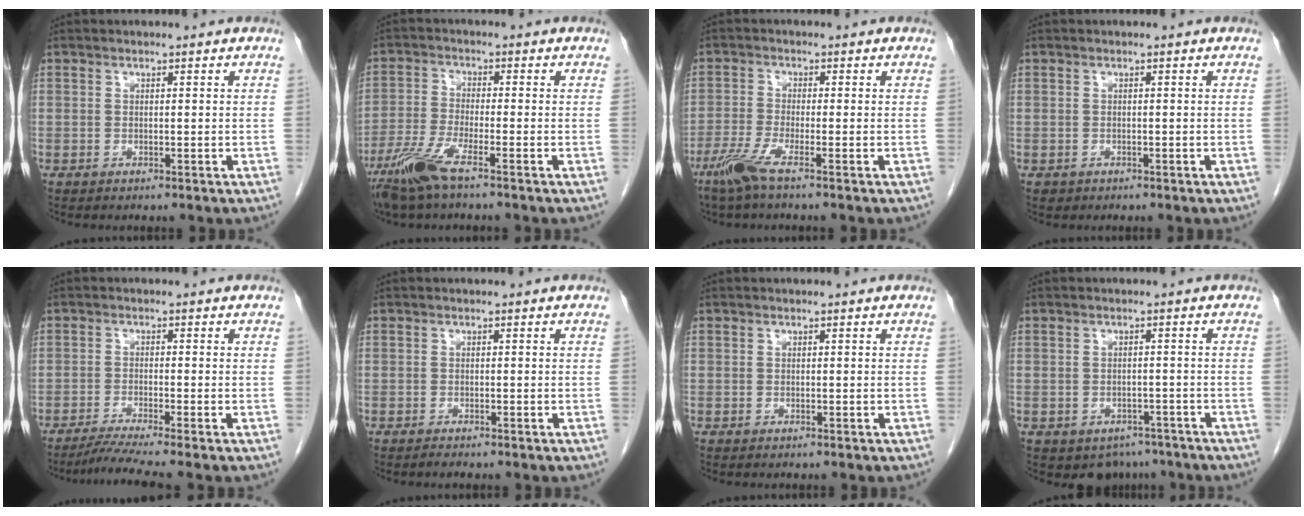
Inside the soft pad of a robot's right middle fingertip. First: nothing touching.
{"total": 6.6, "force": [-4.6, 0.3, 4.7], "torque": [-0.109, -0.016, -0.096]}
{"total": 4.4, "force": [-3.1, -0.2, 3.2], "torque": [-0.073, -0.013, -0.069]}
{"total": 0.6, "force": [-0.3, 0.6, 0.0], "torque": [-0.007, 0.003, 0.000]}
{"total": 5.2, "force": [-4.3, -1.5, 2.6], "torque": [-0.048, -0.020, -0.078]}
{"total": 0.7, "force": [-0.6, 0.0, 0.2], "torque": [-0.009, -0.002, -0.010]}
{"total": 0.0}
{"total": 4.8, "force": [-3.5, 3.2, 0.7], "torque": [0.004, 0.007, -0.042]}